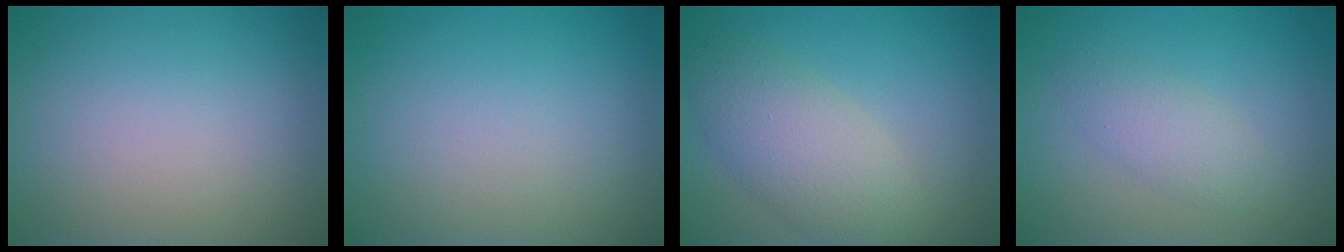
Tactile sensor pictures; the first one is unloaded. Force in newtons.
{"total": 0.0}
{"total": 5.0, "press": 5.0, "slide": 0.3}
{"total": 2.2, "press": 2.2, "slide": 0.1}